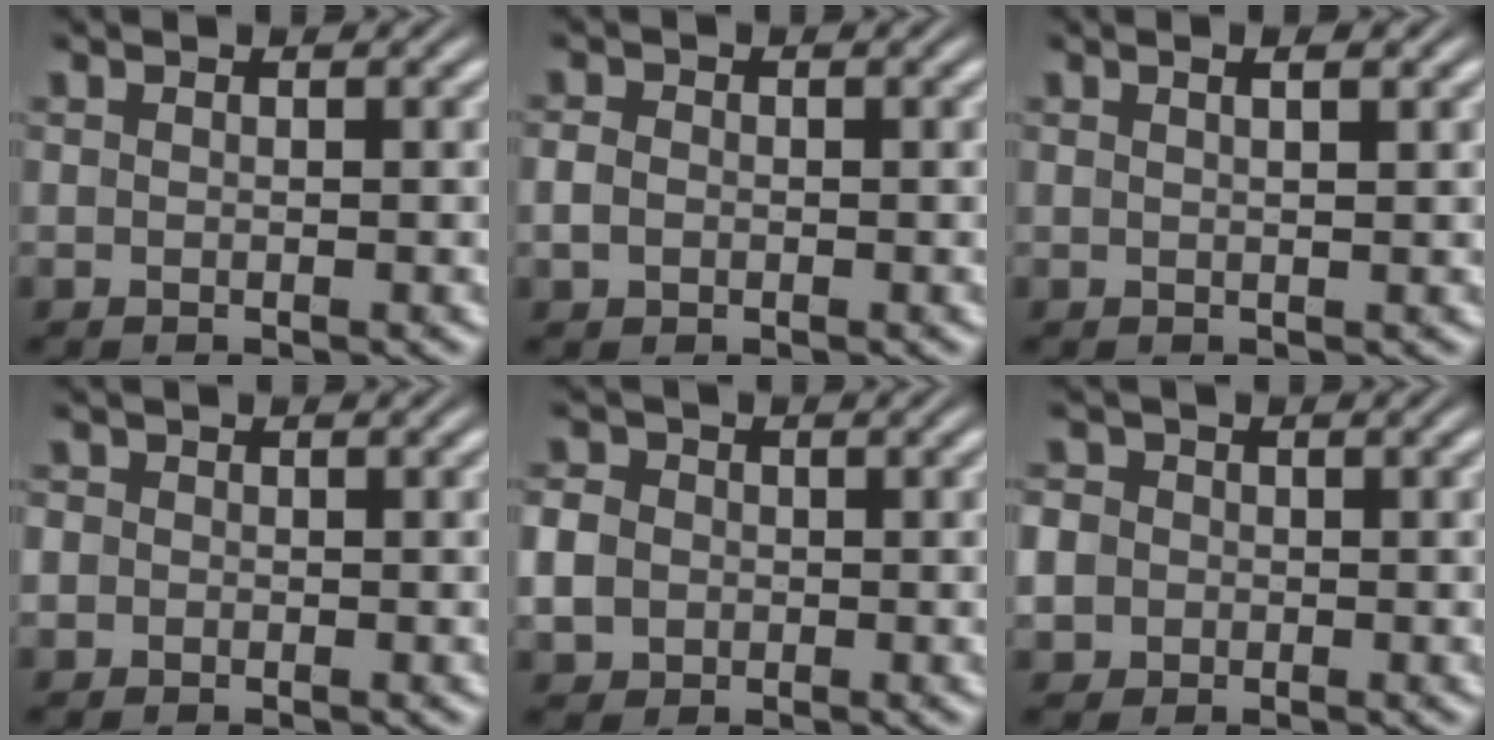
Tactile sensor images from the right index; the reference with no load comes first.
{"total": 1.6, "force": [-0.4, 1.3, 0.8], "torque": [-0.024, -0.006, -0.005]}
{"total": 1.2, "force": [0.5, -0.1, 1.1], "torque": [-0.014, 0.001, 0.010]}
{"total": 2.7, "force": [-0.4, 2.6, 0.5], "torque": [-0.025, -0.008, -0.012]}
{"total": 4.4, "force": [-0.4, 4.1, 1.7], "torque": [-0.047, -0.011, -0.008]}
{"total": 5.0, "force": [-0.5, 4.7, 1.6], "torque": [-0.052, -0.014, -0.012]}